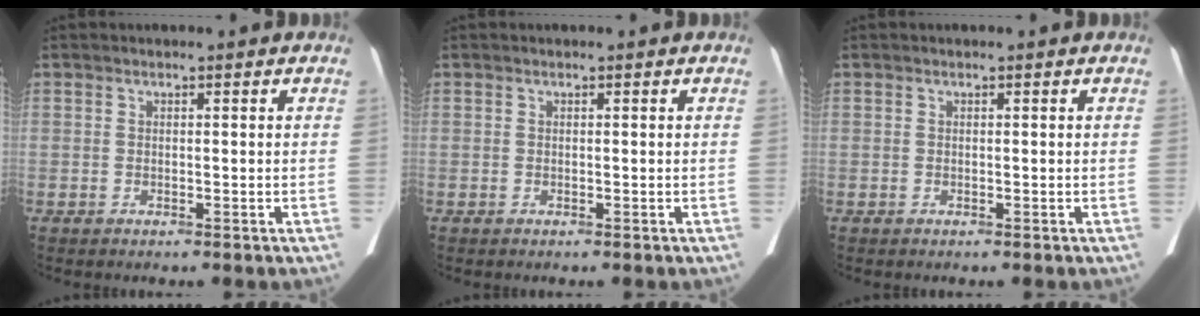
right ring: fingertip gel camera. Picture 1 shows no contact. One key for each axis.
{"total": 0.0}
{"total": 0.0}